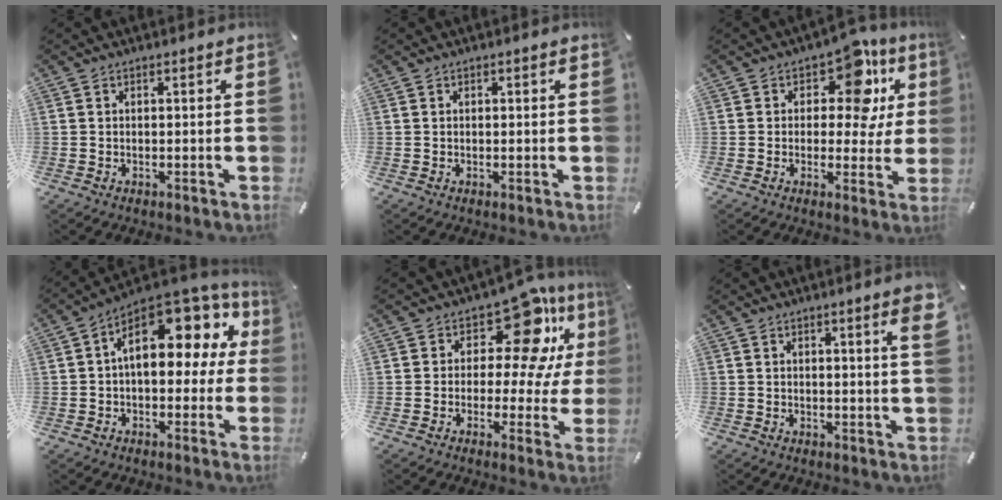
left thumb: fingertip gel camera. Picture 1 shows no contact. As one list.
[{"total": 0.0}, {"total": 12.9, "force": [6.0, 7.3, 8.8], "torque": [-0.116, -0.035, 0.101]}, {"total": 15.2, "force": [5.4, 8.4, 11.4], "torque": [-0.159, -0.034, 0.094]}, {"total": 15.0, "force": [7.8, 7.4, 10.4], "torque": [-0.145, -0.067, 0.130]}, {"total": 4.8, "force": [2.1, 0.4, 4.3], "torque": [-0.060, -0.009, 0.030]}]